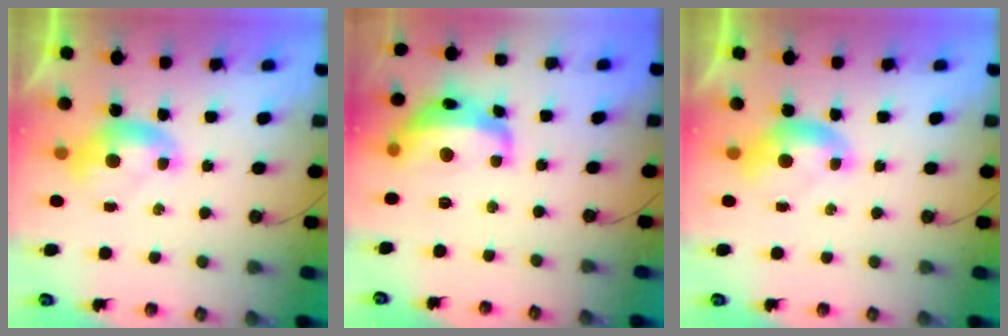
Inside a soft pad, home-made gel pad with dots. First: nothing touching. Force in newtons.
{"total": 10.1, "press": 10.1, "slide": 0.9}
{"total": 0.0}